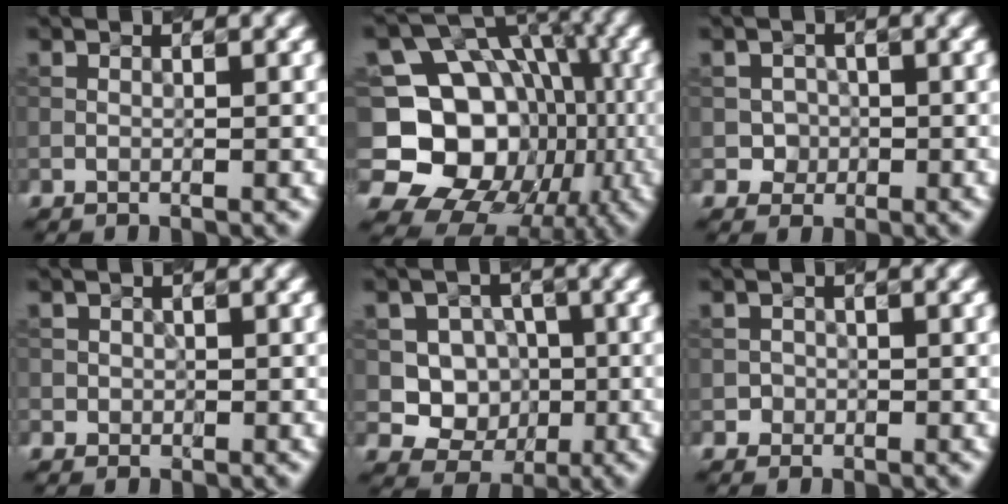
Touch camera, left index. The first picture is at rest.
{"total": 15.7, "force": [-2.6, 13.7, 7.1], "torque": [-0.116, -0.001, -0.072]}
{"total": 1.6, "force": [-0.3, 1.6, 0.2], "torque": [0.013, -0.001, -0.006]}
{"total": 0.9, "force": [0.0, 0.9, 0.1], "torque": [0.007, -0.002, -0.001]}
{"total": 6.4, "force": [-0.3, 5.9, 2.3], "torque": [-0.028, 0.019, -0.024]}
{"total": 0.9, "force": [-0.3, 0.9, -0.1], "torque": [0.014, 0.001, -0.006]}